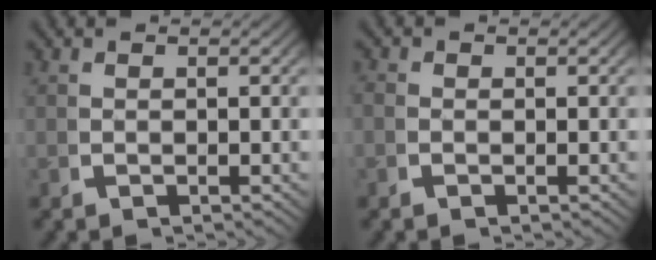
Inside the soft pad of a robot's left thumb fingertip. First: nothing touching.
{"total": 0.7, "force": [-0.3, 0.6, 0.1], "torque": [-0.003, -0.004, -0.009]}